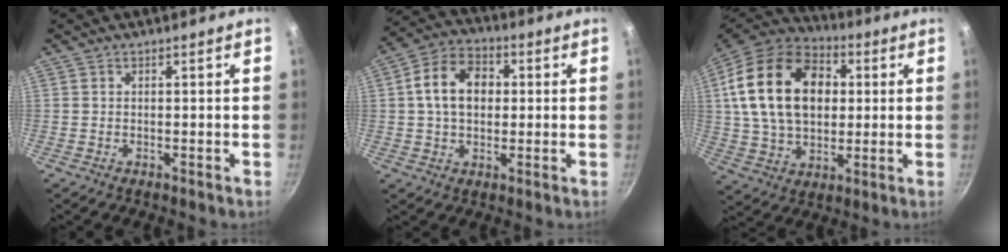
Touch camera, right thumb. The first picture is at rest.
{"total": 11.4, "force": [1.4, 8.3, 7.8], "torque": [-0.108, 0.021, 0.010]}
{"total": 24.1, "force": [4.6, 16.7, 16.8], "torque": [-0.281, 0.014, 0.077]}